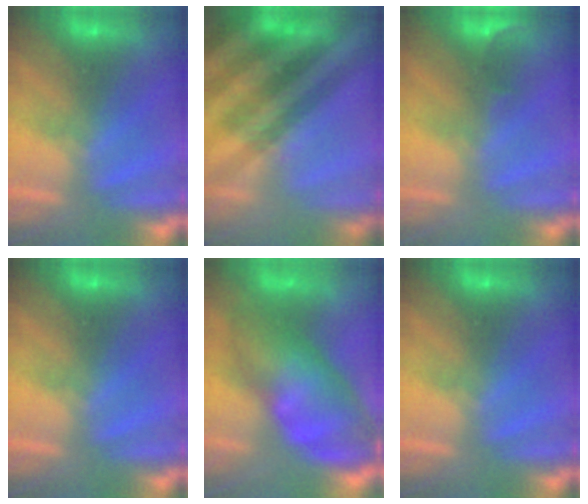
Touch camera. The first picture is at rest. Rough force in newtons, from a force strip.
{"total": 3.3}
{"total": 3.1}
{"total": 0.0}
{"total": 7.4}
{"total": 0.0}